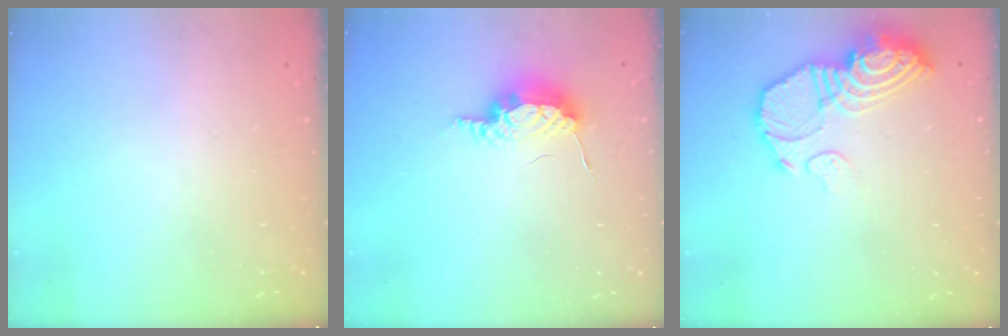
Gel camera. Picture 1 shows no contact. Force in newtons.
{"total": 7.8, "press": 7.6, "slide": 1.6}
{"total": 12.7, "press": 12.6, "slide": 1.1}